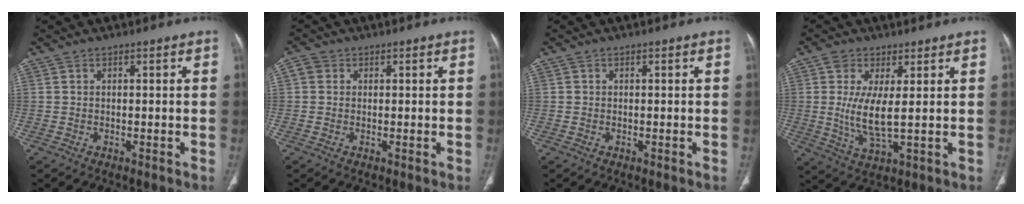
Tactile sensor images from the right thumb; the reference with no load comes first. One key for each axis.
{"total": 2.1, "fx": 0.5, "fy": 1.9, "fz": 0.7, "tx": -0.007, "ty": 0.006, "tz": 0.006}
{"total": 0.0}
{"total": 7.9, "fx": 0.9, "fy": 3.0, "fz": 7.3, "tx": -0.151, "ty": -0.014, "tz": 0.020}